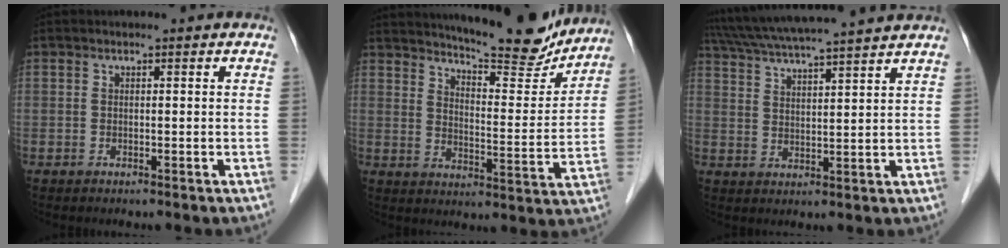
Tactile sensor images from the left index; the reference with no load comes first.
{"total": 17.2, "force": [15.8, 2.3, 6.4], "torque": [-0.096, -0.035, 0.210]}
{"total": 15.9, "force": [14.1, -0.5, 7.3], "torque": [-0.140, 0.030, 0.214]}